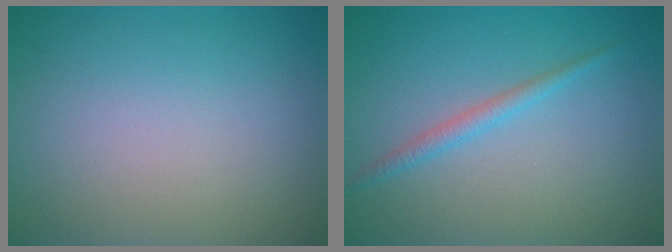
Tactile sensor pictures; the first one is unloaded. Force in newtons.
{"total": 1.5, "press": 1.5, "slide": 0.1}